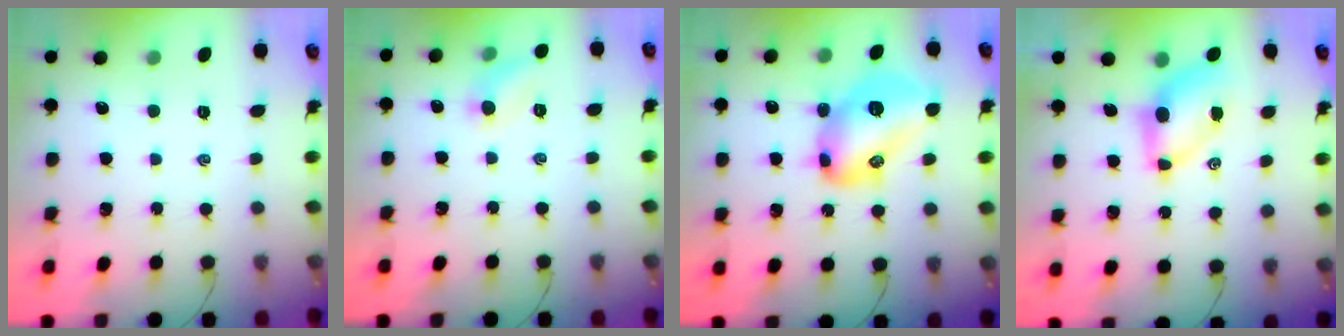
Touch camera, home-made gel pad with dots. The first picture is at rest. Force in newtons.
{"total": 6.9, "press": 6.7, "slide": 1.7}
{"total": 16.9, "press": 16.9, "slide": 0.5}
{"total": 7.1, "press": 6.9, "slide": 1.3}